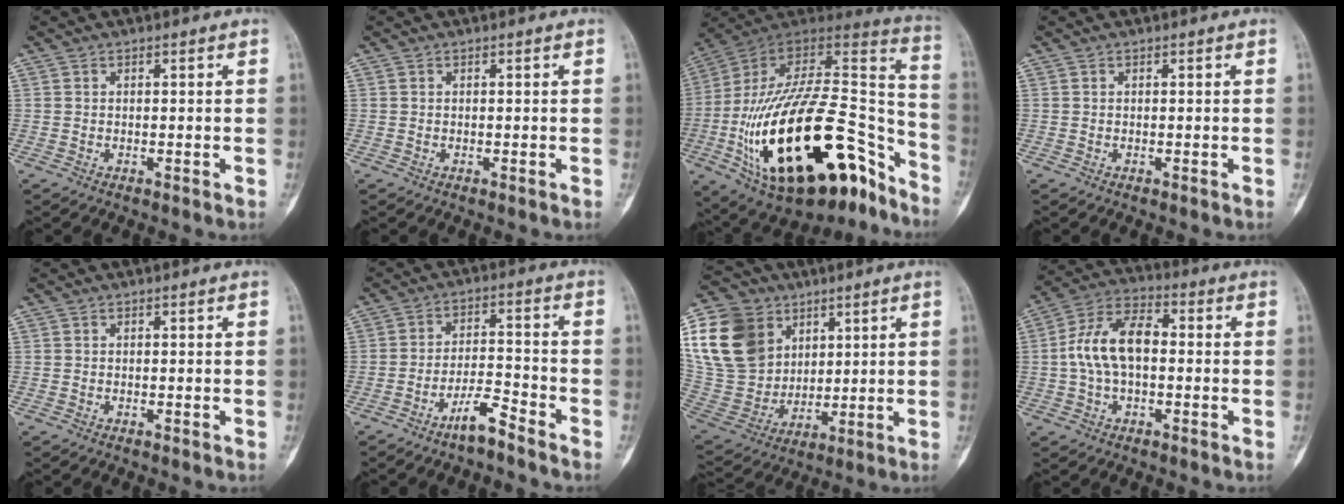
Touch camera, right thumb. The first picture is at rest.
{"total": 0.0}
{"total": 37.2, "force": [-17.3, 17.0, 28.3], "torque": [-0.448, 0.068, -0.271]}
{"total": 0.0}
{"total": 0.0}
{"total": 5.9, "force": [-4.6, 1.0, 3.6], "torque": [-0.062, 0.037, -0.088]}
{"total": 22.2, "force": [8.3, 17.4, 11.0], "torque": [-0.217, -0.002, 0.170]}
{"total": 11.6, "force": [-0.1, 6.7, 9.5], "torque": [-0.178, 0.035, -0.010]}